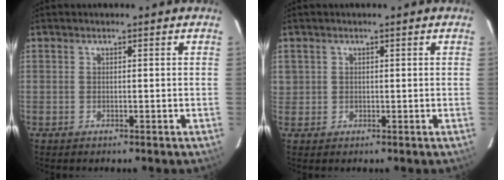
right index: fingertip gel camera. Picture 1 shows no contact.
{"total": 1.4, "force": [0.4, 1.3, 0.2], "torque": [0.008, 0.006, 0.005]}